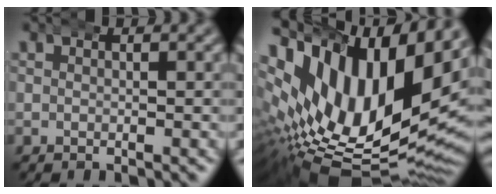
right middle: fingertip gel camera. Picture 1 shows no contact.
{"total": 20.5, "force": [1.8, 13.0, 15.7], "torque": [-0.287, -0.026, 0.041]}